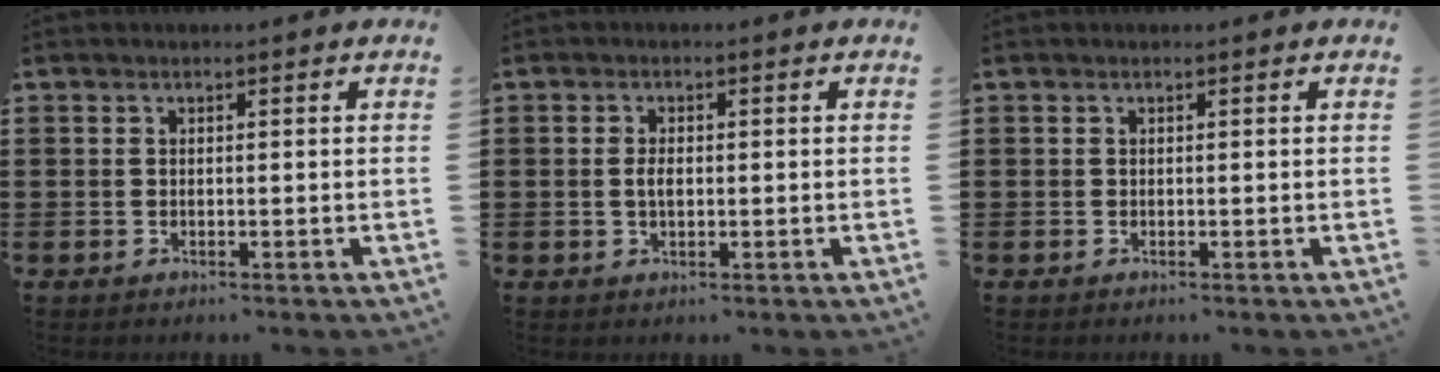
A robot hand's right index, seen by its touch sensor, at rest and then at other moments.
{"total": 2.1, "force": [0.0, 1.0, 1.9], "torque": [-0.038, 0.004, -0.002]}
{"total": 0.0}